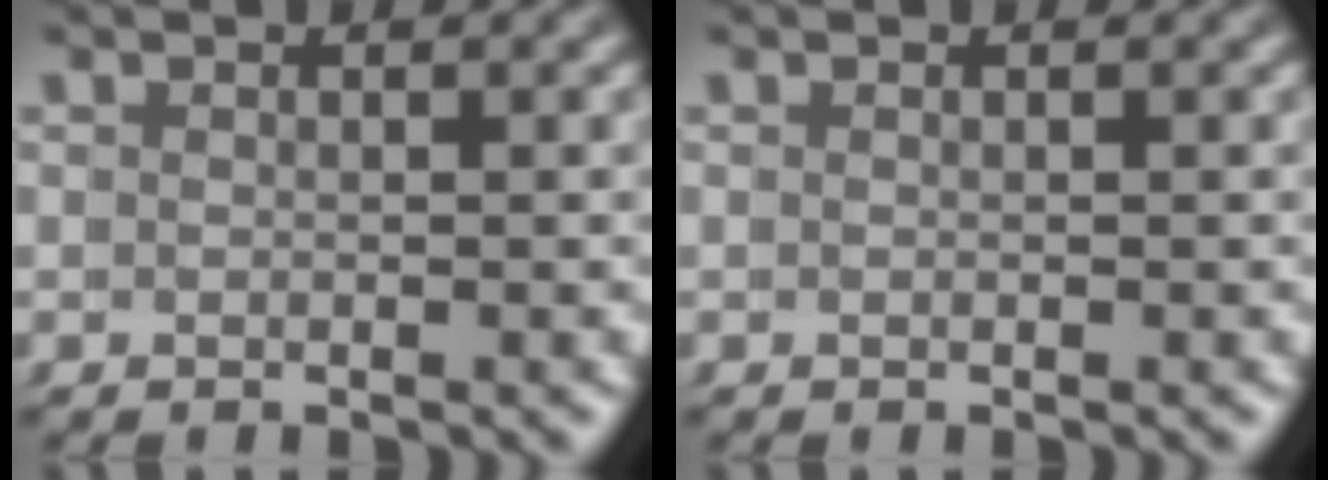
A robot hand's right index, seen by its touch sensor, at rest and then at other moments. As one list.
[{"total": 0.0}]